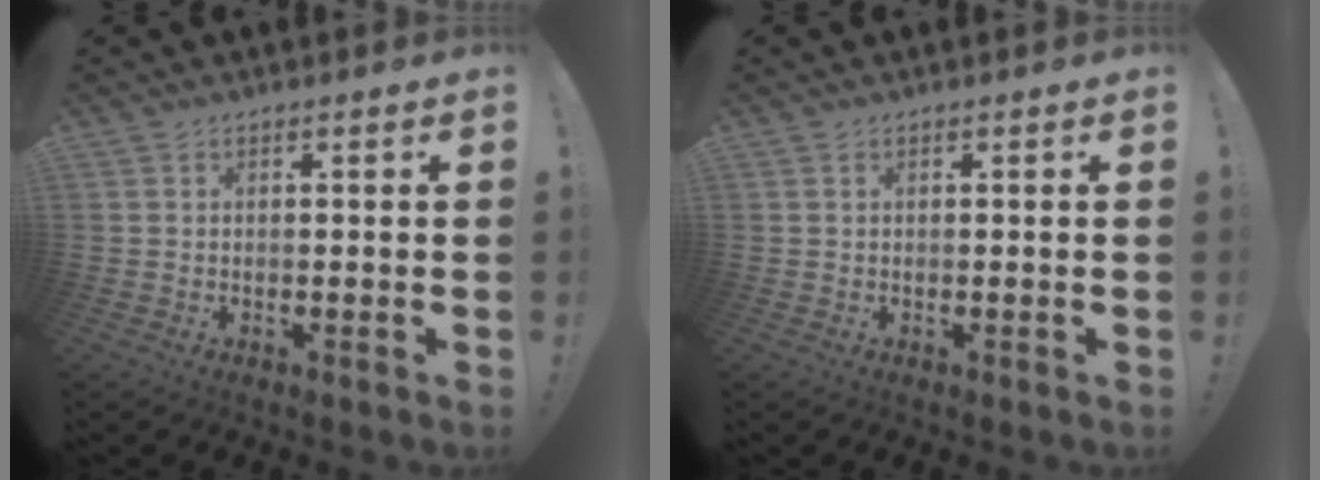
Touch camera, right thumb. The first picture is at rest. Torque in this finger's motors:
{"motor_torque": [0.00, 0.16, 0.05, -0.11, 0.03]}